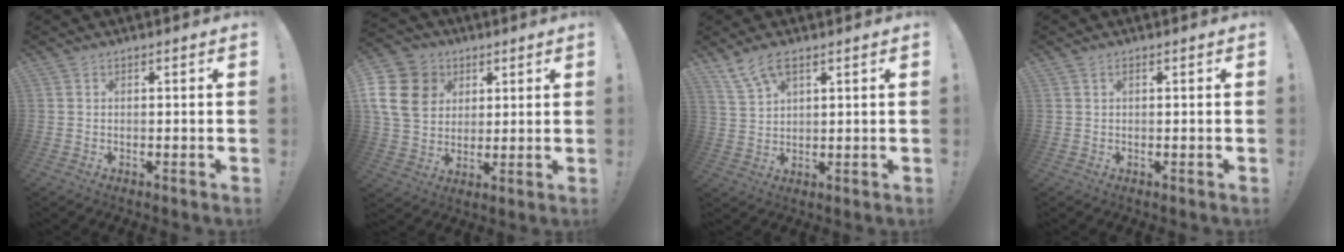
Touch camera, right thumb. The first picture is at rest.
{"total": 16.0, "force": [4.4, 13.4, 7.6], "torque": [-0.130, -0.017, 0.092]}
{"total": 6.9, "force": [4.6, 3.1, 4.2], "torque": [-0.078, -0.014, 0.088]}
{"total": 0.5, "force": [0.2, 0.2, 0.4], "torque": [-0.014, 0.004, 0.005]}